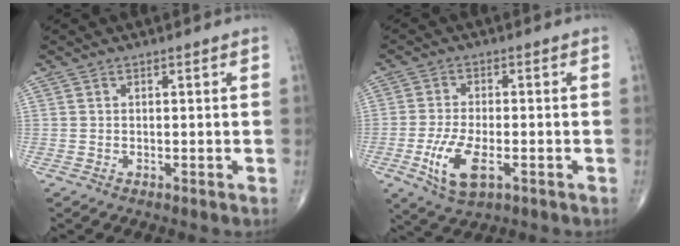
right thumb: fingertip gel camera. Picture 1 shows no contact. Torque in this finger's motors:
{"motor_torque": [0.39, 0.06, 0.71, -0.28, 0.27]}